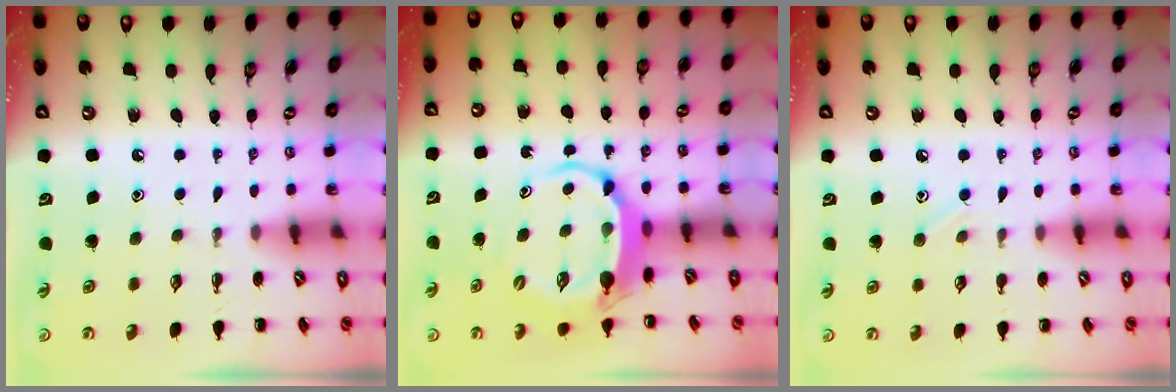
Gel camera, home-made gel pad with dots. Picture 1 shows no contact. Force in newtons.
{"total": 6.1, "press": 6.0, "slide": 0.9}
{"total": 4.6, "press": 4.3, "slide": 1.6}